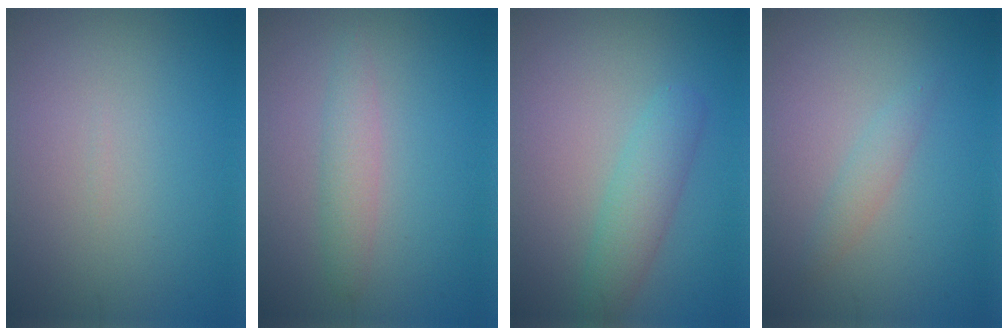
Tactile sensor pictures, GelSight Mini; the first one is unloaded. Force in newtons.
{"total": 2.0, "press": 2.0, "slide": 0.1}
{"total": 3.0, "press": 3.0, "slide": 0.1}
{"total": 1.3, "press": 1.3, "slide": 0.0}